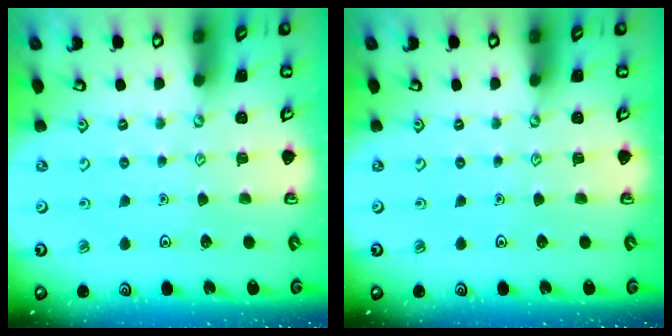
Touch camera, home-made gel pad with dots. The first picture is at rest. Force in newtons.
{"total": 0.0}